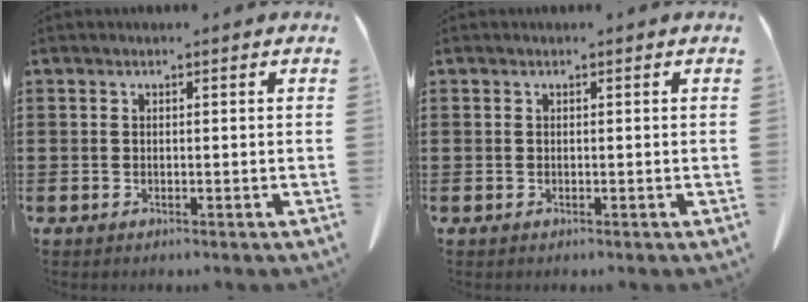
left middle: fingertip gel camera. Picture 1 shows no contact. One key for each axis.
{"total": 0.0}